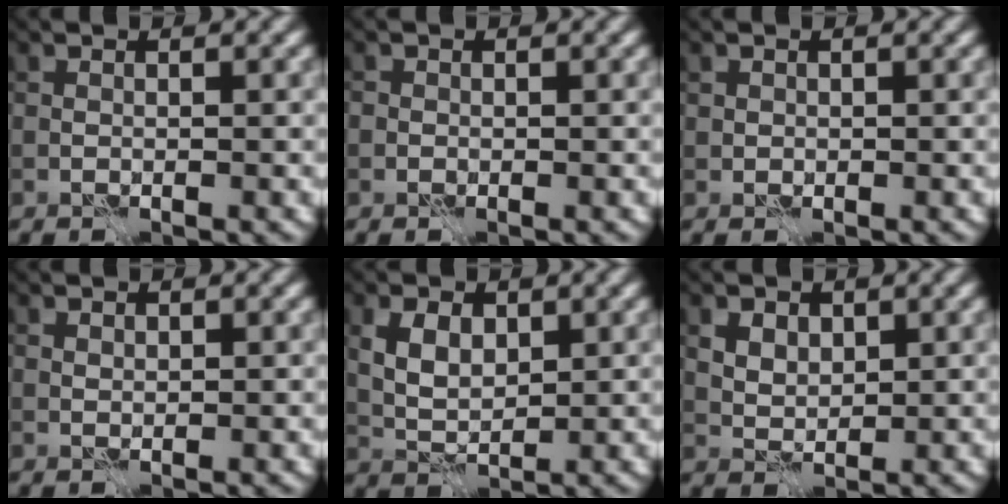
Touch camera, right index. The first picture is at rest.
{"total": 0.6, "force": [-0.1, 0.6, 0.0], "torque": [0.005, -0.004, -0.003]}
{"total": 0.6, "force": [0.2, 0.5, 0.0], "torque": [0.004, -0.002, 0.004]}
{"total": 0.5, "force": [0.4, 0.3, 0.2], "torque": [-0.003, 0.000, 0.007]}
{"total": 3.4, "force": [1.1, 2.1, 2.5], "torque": [-0.054, 0.002, 0.020]}
{"total": 3.2, "force": [1.5, 2.1, 1.8], "torque": [-0.041, 0.005, 0.027]}